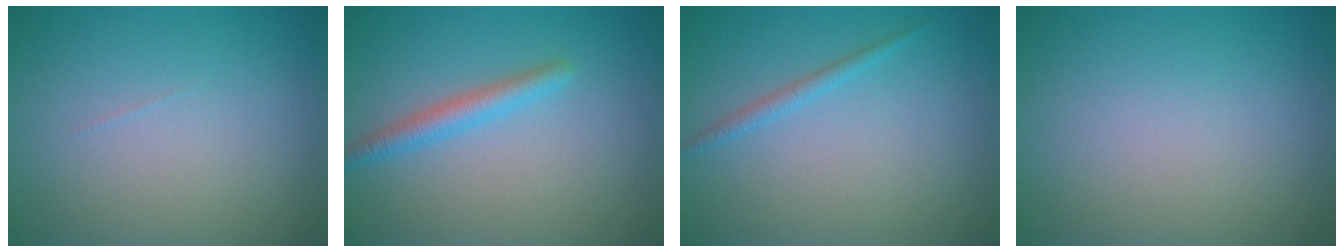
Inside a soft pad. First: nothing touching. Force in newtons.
{"total": 2.2, "press": 2.2, "slide": 0.1}
{"total": 1.1, "press": 1.1, "slide": 0.1}
{"total": 0.0}